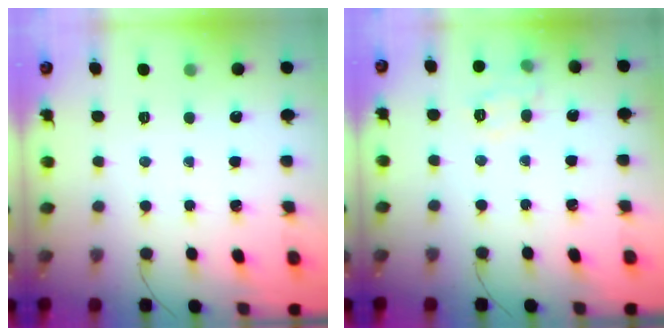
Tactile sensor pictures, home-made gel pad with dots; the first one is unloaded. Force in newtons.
{"total": 9.4, "press": 9.4, "slide": 1.1}